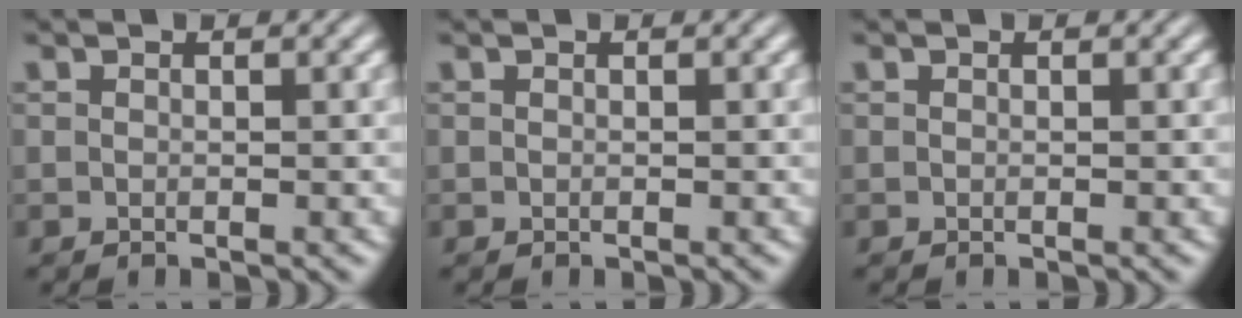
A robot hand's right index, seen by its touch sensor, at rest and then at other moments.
{"total": 0.0}
{"total": 0.0}